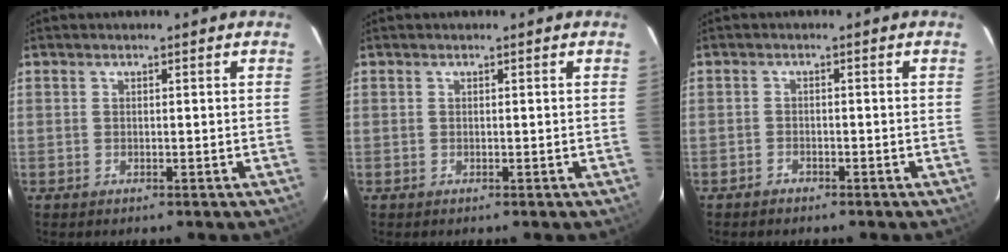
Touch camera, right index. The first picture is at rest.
{"total": 0.0}
{"total": 1.5, "force": [-1.3, 0.7, 0.0], "torque": [-0.007, 0.005, -0.024]}